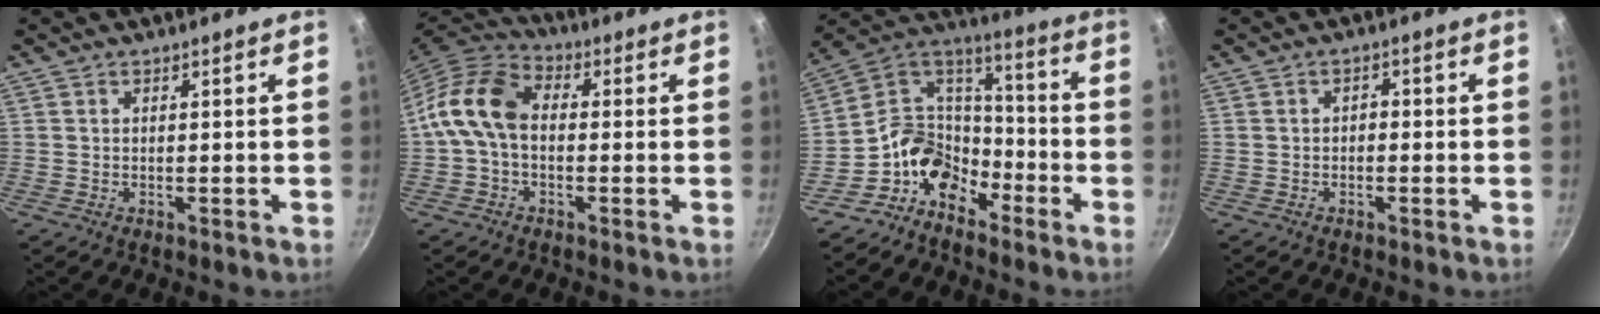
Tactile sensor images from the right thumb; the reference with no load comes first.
{"total": 10.8, "force": [-0.4, 7.4, 7.9], "torque": [-0.136, 0.034, -0.029]}
{"total": 13.2, "force": [-7.6, 9.2, 5.6], "torque": [-0.061, 0.082, -0.166]}
{"total": 1.5, "force": [-0.5, 1.1, 0.9], "torque": [-0.011, 0.010, -0.008]}